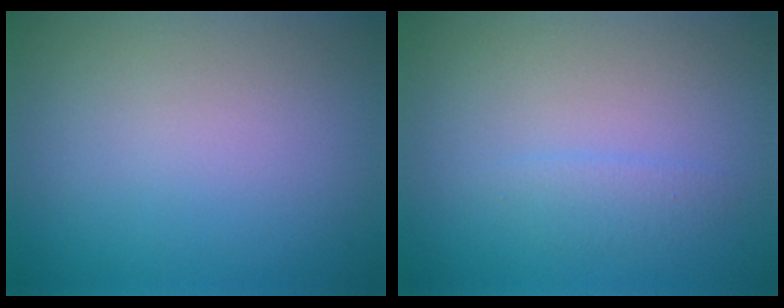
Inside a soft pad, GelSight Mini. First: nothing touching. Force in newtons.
{"total": 1.2, "press": 1.2, "slide": 0.1}